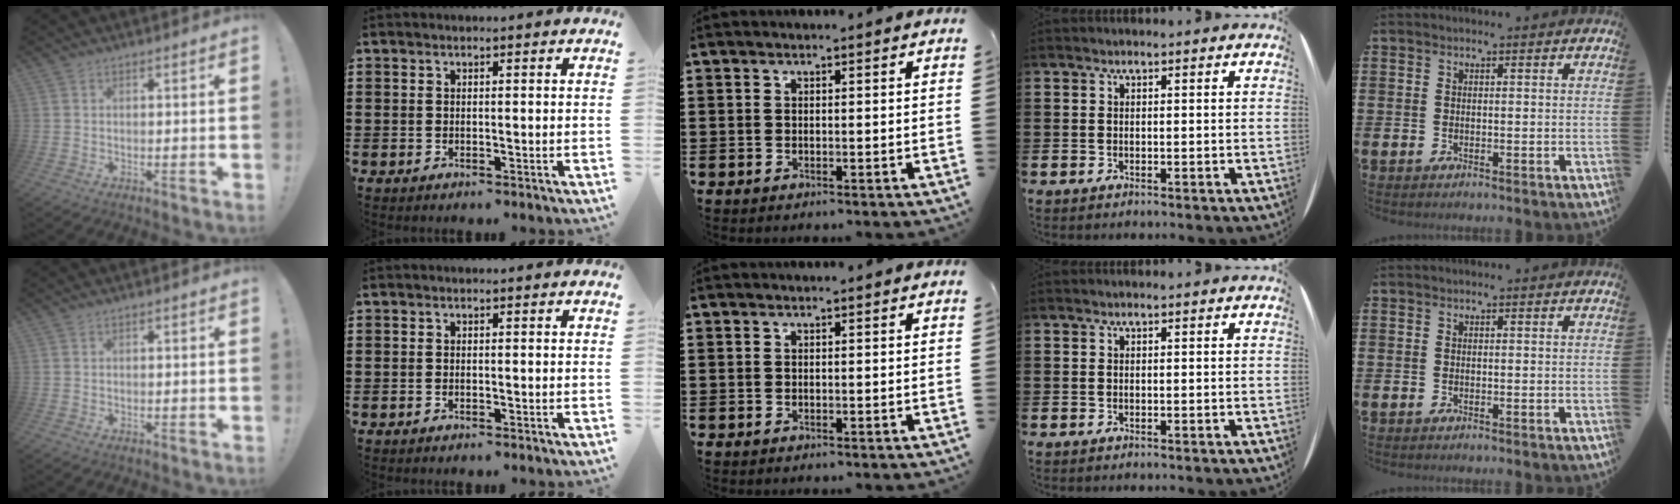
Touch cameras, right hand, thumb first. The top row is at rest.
{}